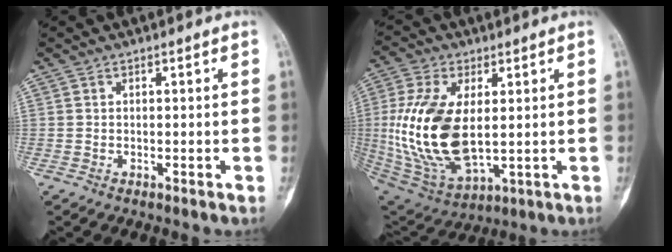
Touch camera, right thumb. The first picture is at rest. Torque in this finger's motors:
{"motor_torque": [2.49, 2.51, 1.47, -1.30, 0.55]}